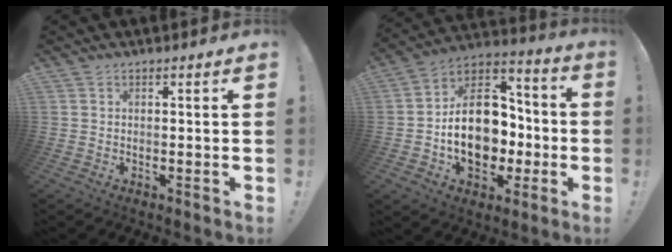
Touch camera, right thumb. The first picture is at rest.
{"total": 19.9, "force": [-3.6, 14.1, 13.6], "torque": [-0.225, 0.023, -0.046]}